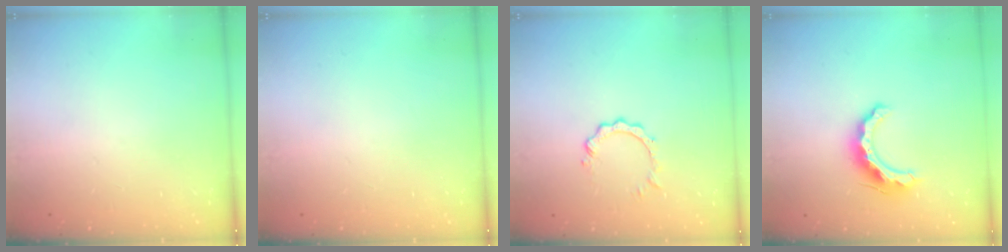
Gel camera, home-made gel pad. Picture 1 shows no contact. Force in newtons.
{"total": 0.0}
{"total": 2.8, "press": 2.8, "slide": 0.4}
{"total": 11.2, "press": 11.2, "slide": 0.9}